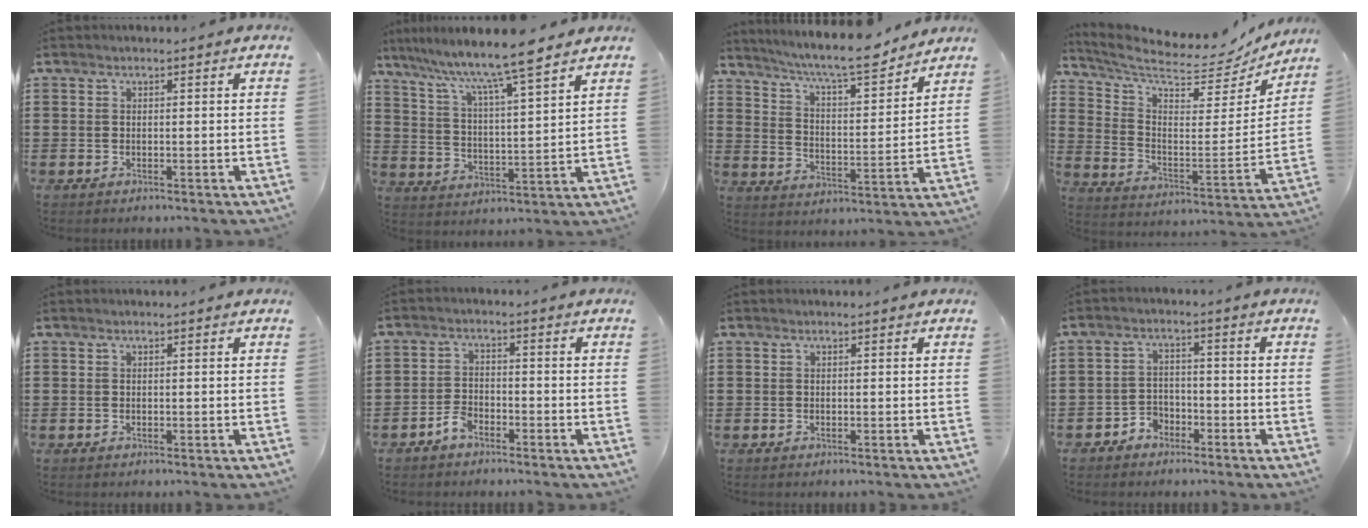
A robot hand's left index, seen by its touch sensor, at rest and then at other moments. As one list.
[{"total": 8.1, "force": [6.8, 0.0, 4.4], "torque": [-0.111, -0.041, 0.109]}, {"total": 8.3, "force": [7.4, 0.5, 3.8], "torque": [-0.093, -0.043, 0.122]}, {"total": 7.0, "force": [6.1, 1.2, 3.2], "torque": [-0.093, -0.051, 0.102]}, {"total": 0.0}, {"total": 2.9, "force": [-2.4, 1.2, 1.1], "torque": [-0.030, 0.004, -0.050]}, {"total": 0.0}, {"total": 3.0, "force": [-2.5, 1.5, 0.2], "torque": [-0.013, 0.004, -0.054]}]